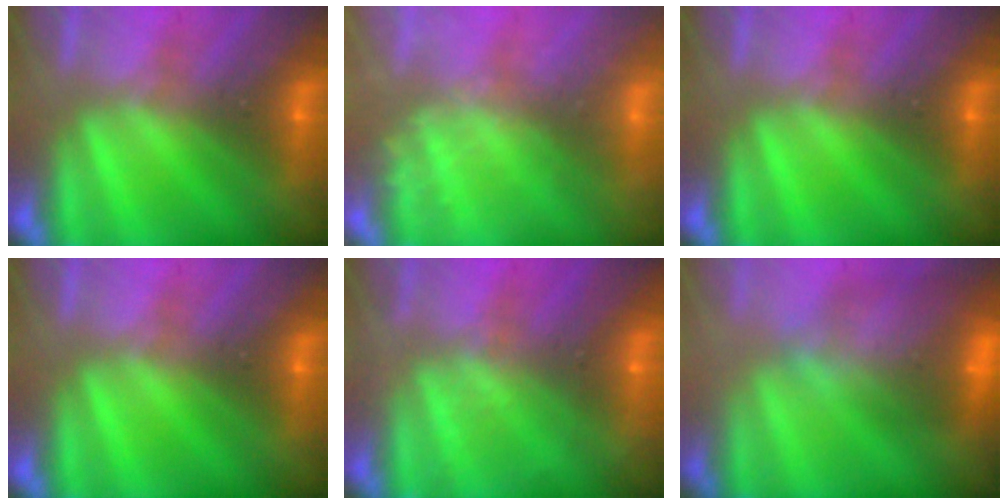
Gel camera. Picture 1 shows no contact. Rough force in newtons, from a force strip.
{"total": 2.4}
{"total": 0.0}
{"total": 0.0}
{"total": 1.9}
{"total": 6.4}